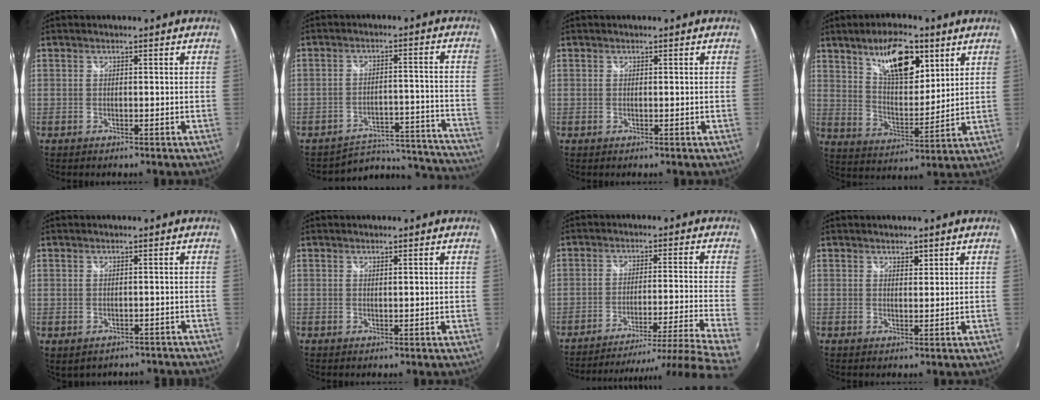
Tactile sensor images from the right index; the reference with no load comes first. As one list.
[{"total": 19.4, "force": [-18.7, 4.5, 3.0], "torque": [-0.041, 0.039, -0.234]}, {"total": 0.0}, {"total": 13.4, "force": [7.4, 5.4, 9.8], "torque": [-0.156, 0.009, 0.131]}, {"total": 5.2, "force": [-3.6, 3.0, 2.2], "torque": [-0.042, -0.014, -0.037]}, {"total": 1.0, "force": [0.5, -0.1, 0.9], "torque": [-0.012, 0.003, 0.008]}, {"total": 16.6, "force": [-14.2, -3.4, 7.9], "torque": [-0.102, -0.041, -0.210]}, {"total": 1.4, "force": [1.0, 0.8, 0.5], "torque": [-0.004, 0.003, 0.017]}]